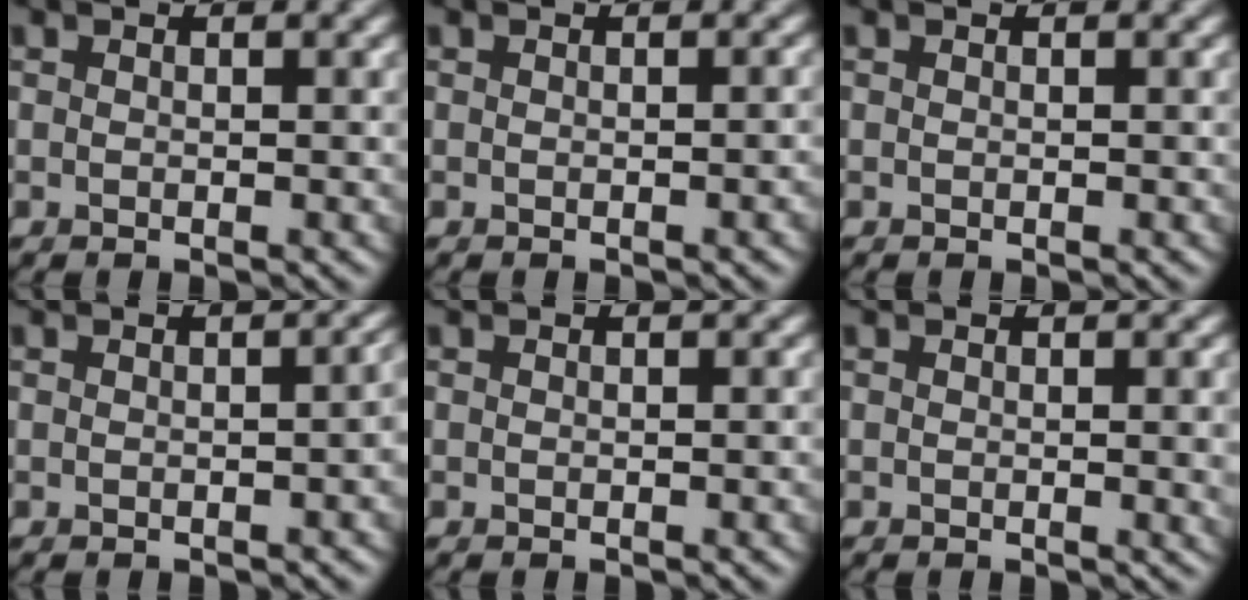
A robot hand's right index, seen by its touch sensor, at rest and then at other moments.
{"total": 1.0, "force": [-0.2, 0.2, 0.9], "torque": [-0.007, 0.002, -0.004]}
{"total": 0.0}
{"total": 2.6, "force": [-0.3, 1.1, 2.4], "torque": [-0.015, 0.007, 0.002]}
{"total": 0.7, "force": [-0.1, 0.1, 0.7], "torque": [-0.006, 0.001, -0.002]}
{"total": 2.2, "force": [0.1, 0.6, 2.2], "torque": [-0.021, -0.001, -0.001]}